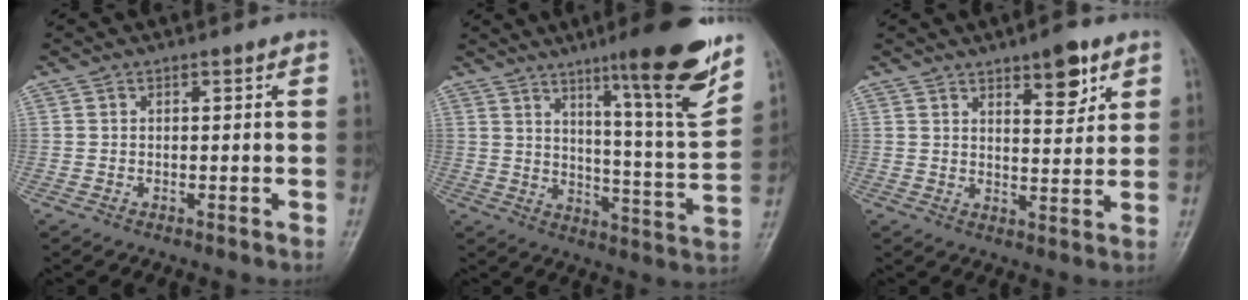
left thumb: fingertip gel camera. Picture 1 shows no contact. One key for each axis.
{"total": 17.8, "fx": 11.0, "fy": 1.6, "fz": 13.9, "tx": -0.178, "ty": -0.068, "tz": 0.167}
{"total": 7.2, "fx": 4.3, "fy": 2.7, "fz": 5.1, "tx": -0.053, "ty": -0.027, "tz": 0.061}